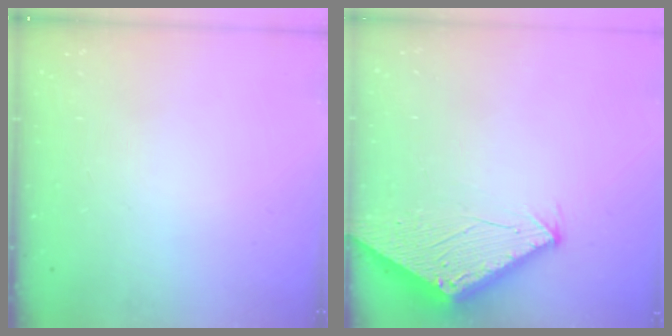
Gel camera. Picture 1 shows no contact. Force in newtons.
{"total": 2.8, "press": 2.8, "slide": 0.1}